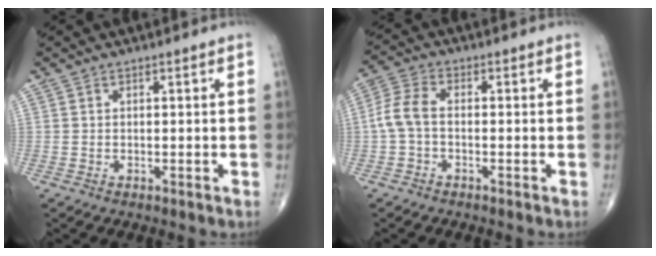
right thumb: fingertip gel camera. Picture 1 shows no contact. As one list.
[{"total": 5.5, "force": [-0.7, 3.2, 4.4], "torque": [-0.100, 0.016, -0.022]}]